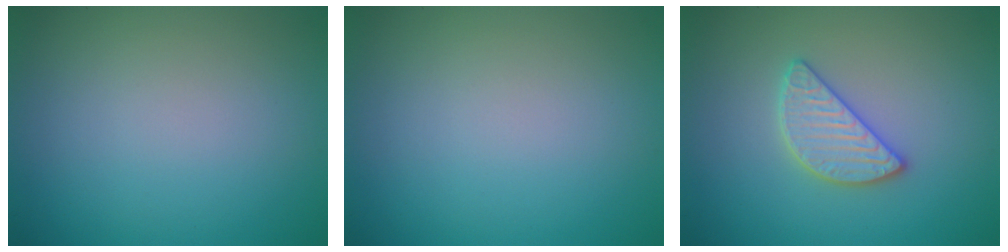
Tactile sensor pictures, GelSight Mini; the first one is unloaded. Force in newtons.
{"total": 0.0}
{"total": 2.6, "press": 2.6, "slide": 0.2}